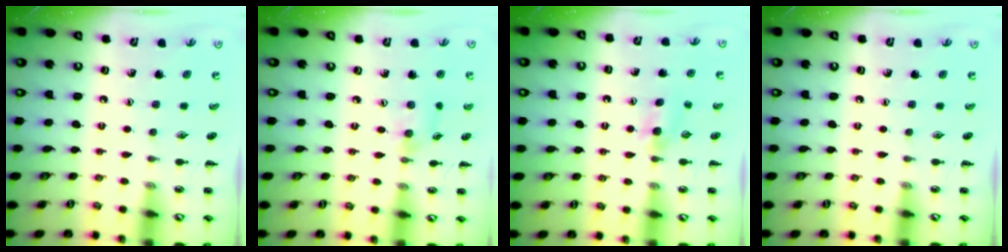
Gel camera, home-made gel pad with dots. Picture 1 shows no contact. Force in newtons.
{"total": 3.8, "press": 3.5, "slide": 1.3}
{"total": 3.8, "press": 3.6, "slide": 1.3}
{"total": 0.0}